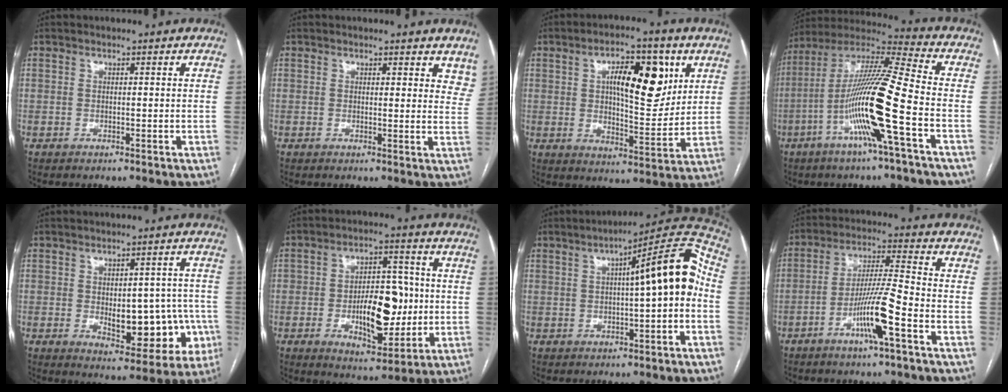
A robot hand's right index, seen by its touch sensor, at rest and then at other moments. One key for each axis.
{"total": 6.2, "fx": 5.2, "fy": 2.6, "fz": 2.2, "tx": -0.001, "ty": -0.013, "tz": 0.043}
{"total": 13.1, "fx": 4.6, "fy": 4.7, "fz": 11.4, "tx": -0.173, "ty": 0.013, "tz": 0.074}
{"total": 17.1, "fx": -5.3, "fy": -0.8, "fz": 16.3, "tx": -0.319, "ty": -0.002, "tz": -0.109}
{"total": 11.8, "fx": -2.5, "fy": 6.1, "fz": 9.7, "tx": -0.109, "ty": 0.022, "tz": -0.013}
{"total": 12.3, "fx": -1.5, "fy": 5.5, "fz": 10.9, "tx": -0.176, "ty": 0.012, "tz": -0.014}
{"total": 12.3, "fx": 0.6, "fy": 1.4, "fz": 12.2, "tx": -0.167, "ty": 0.040, "tz": 0.005}
{"total": 12.2, "fx": -5.5, "fy": -1.3, "fz": 10.8, "tx": -0.211, "ty": 0.000, "tz": -0.105}